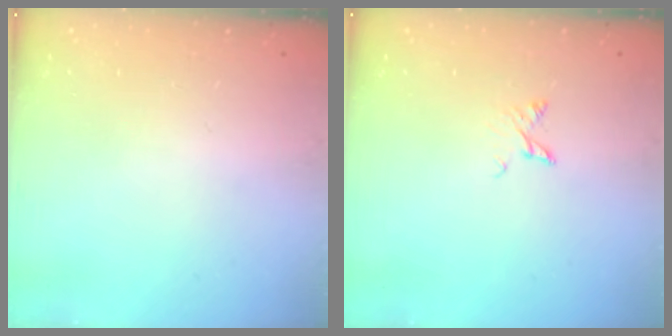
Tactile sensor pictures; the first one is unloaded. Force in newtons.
{"total": 3.1, "press": 3.1, "slide": 0.2}